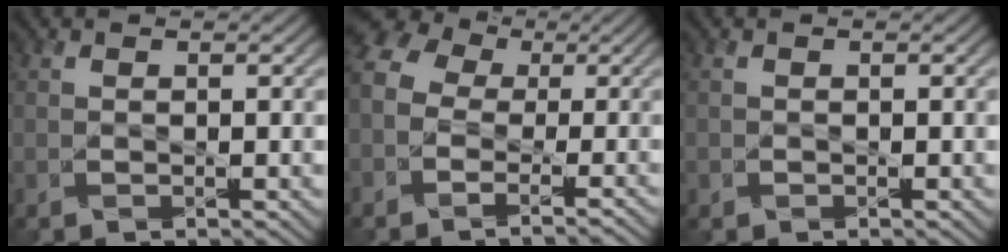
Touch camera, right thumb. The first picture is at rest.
{"total": 8.7, "force": [-2.3, 6.7, 5.1], "torque": [-0.125, -0.008, -0.049]}
{"total": 0.6, "force": [-0.3, 0.5, 0.0], "torque": [0.002, -0.005, -0.007]}